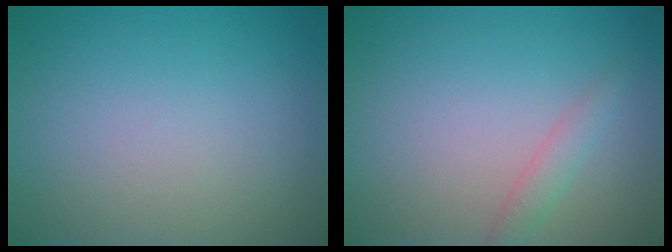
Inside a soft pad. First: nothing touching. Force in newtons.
{"total": 1.5, "press": 1.5, "slide": 0.0}